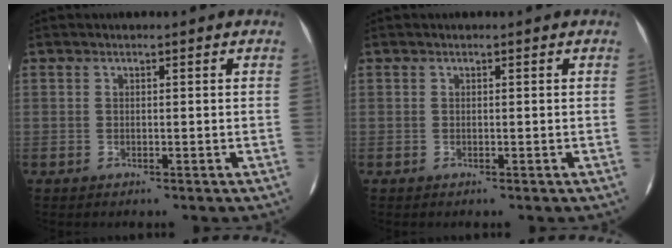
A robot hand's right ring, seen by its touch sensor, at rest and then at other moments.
{"total": 0.0}